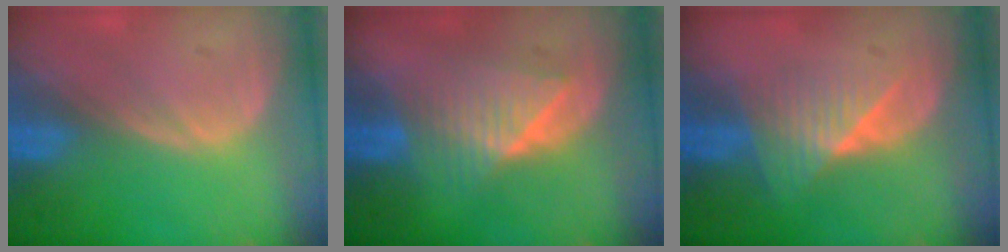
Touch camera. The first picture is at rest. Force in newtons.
{"total": 6.4, "press": 6.3, "slide": 1.1}
{"total": 6.2, "press": 5.4, "slide": 3.0}